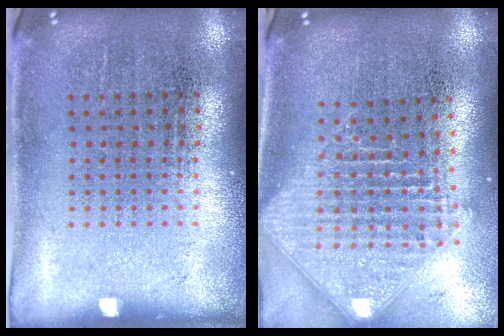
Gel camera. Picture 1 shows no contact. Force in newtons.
{"total": 2.5, "press": 1.9, "slide": 1.6}